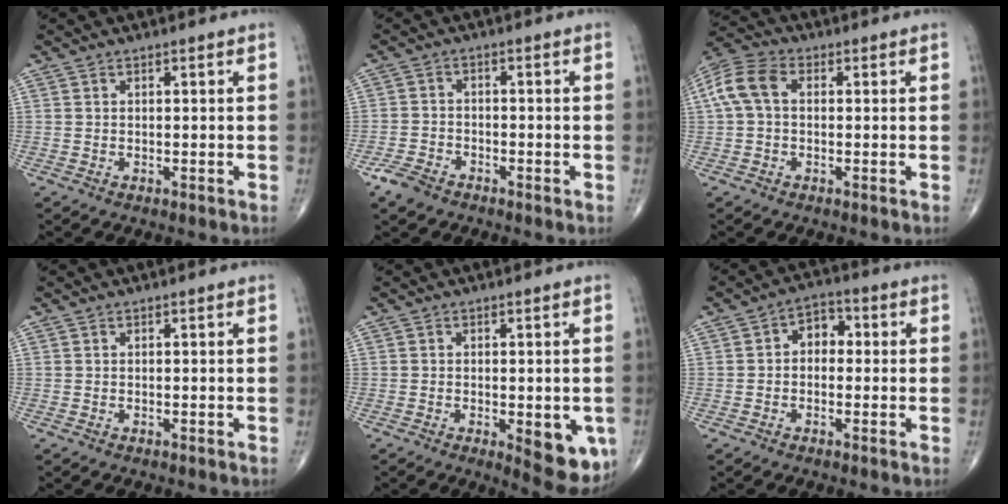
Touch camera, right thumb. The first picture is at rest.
{"total": 4.3, "force": [-3.1, 2.4, 1.8], "torque": [-0.039, 0.006, -0.059]}
{"total": 7.9, "force": [0.9, 5.3, 5.8], "torque": [-0.126, 0.028, 0.010]}
{"total": 0.0}
{"total": 9.5, "force": [-2.7, 3.8, 8.3], "torque": [-0.083, -0.012, -0.027]}
{"total": 5.0, "force": [0.2, 3.7, 3.3], "torque": [-0.023, 0.020, -0.009]}